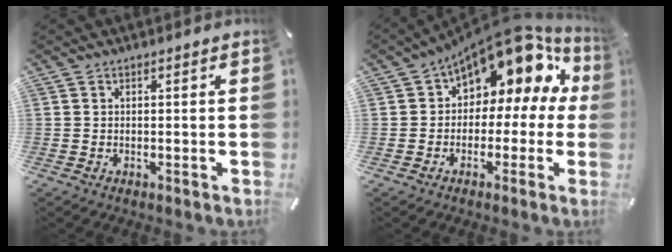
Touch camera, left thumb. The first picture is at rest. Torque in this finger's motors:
{"motor_torque": [1.84, 3.17, 1.60, -1.17, 0.17]}